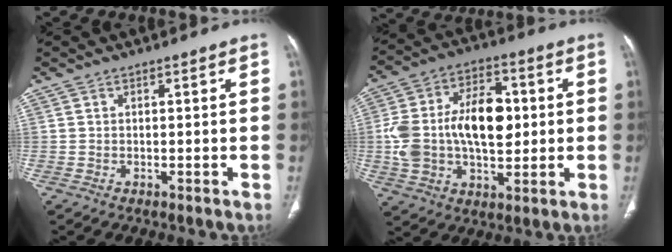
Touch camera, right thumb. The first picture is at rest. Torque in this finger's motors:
{"motor_torque": [1.26, 1.61, 1.43, -0.26, 0.13]}